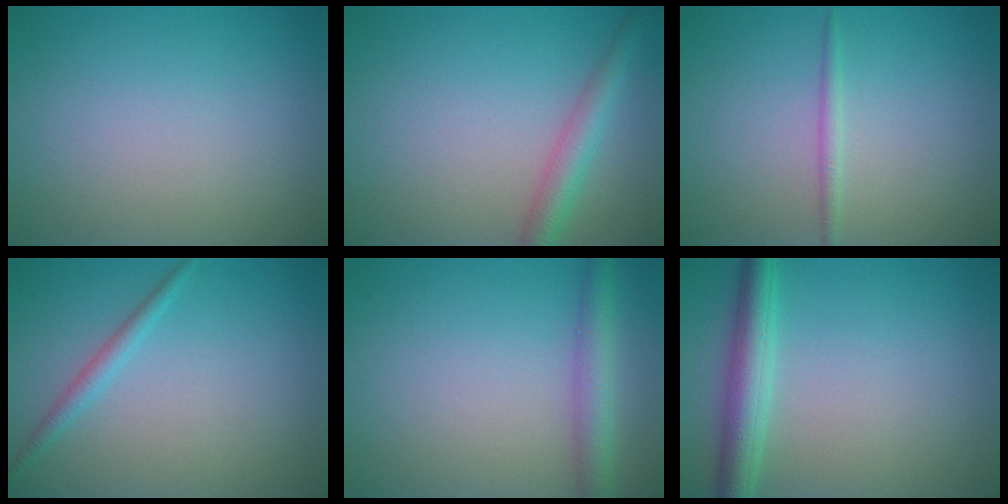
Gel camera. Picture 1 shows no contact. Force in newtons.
{"total": 3.1, "press": 3.1, "slide": 0.1}
{"total": 1.1, "press": 1.1, "slide": 0.1}
{"total": 1.5, "press": 1.5, "slide": 0.1}
{"total": 3.2, "press": 3.2, "slide": 0.1}
{"total": 4.1, "press": 4.1, "slide": 0.1}